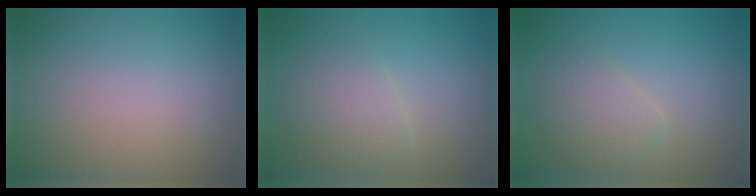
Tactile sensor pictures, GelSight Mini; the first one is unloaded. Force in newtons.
{"total": 2.8, "press": 2.8, "slide": 0.1}
{"total": 2.6, "press": 2.6, "slide": 0.0}